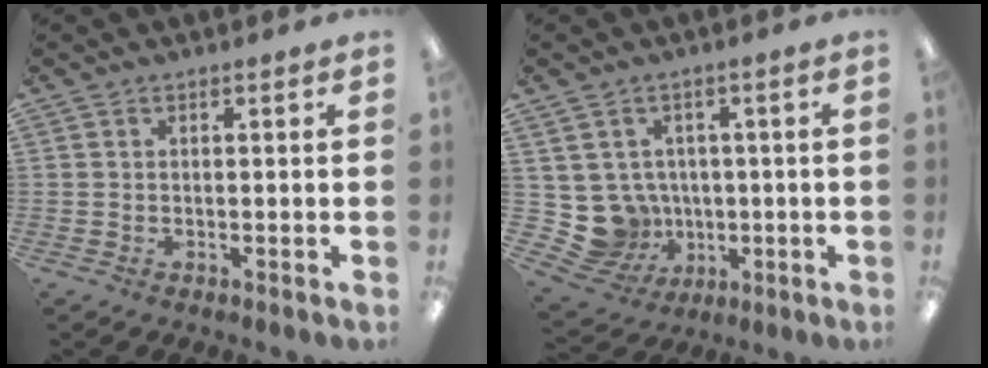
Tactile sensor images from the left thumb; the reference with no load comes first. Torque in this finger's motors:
{"motor_torque": [-0.01, 0.03, 0.05, 0.04, 0.00]}